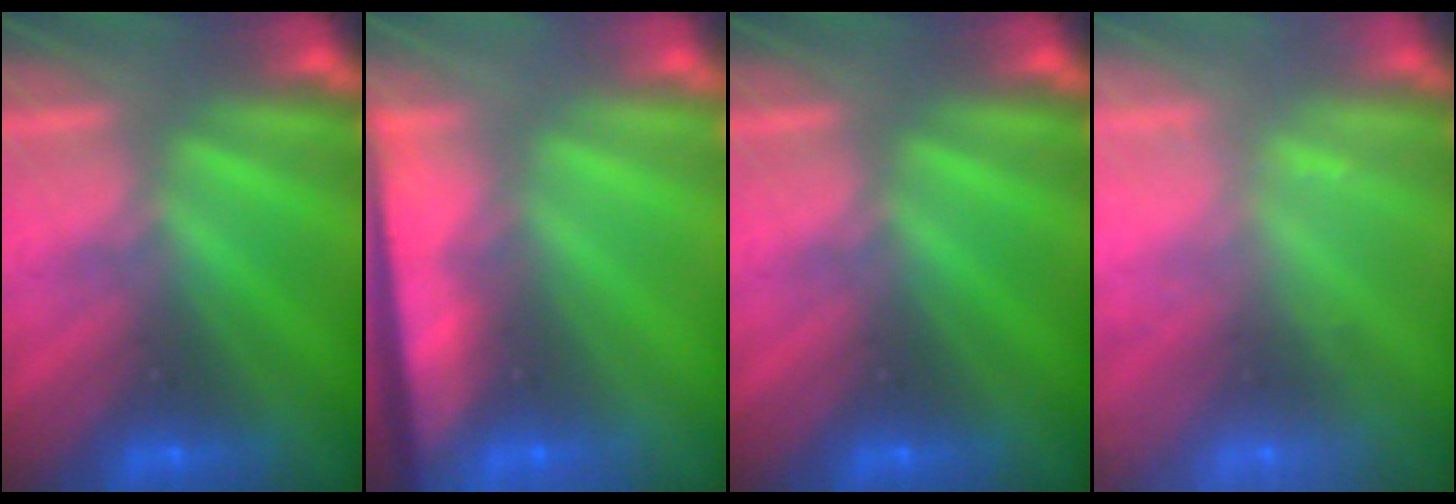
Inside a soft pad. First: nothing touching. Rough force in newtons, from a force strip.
{"total": 7.5}
{"total": 0.0}
{"total": 7.0}